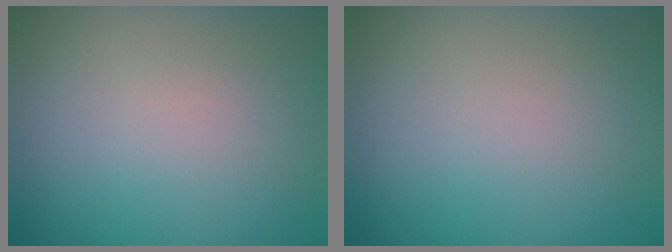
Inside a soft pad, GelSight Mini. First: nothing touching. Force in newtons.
{"total": 0.0}